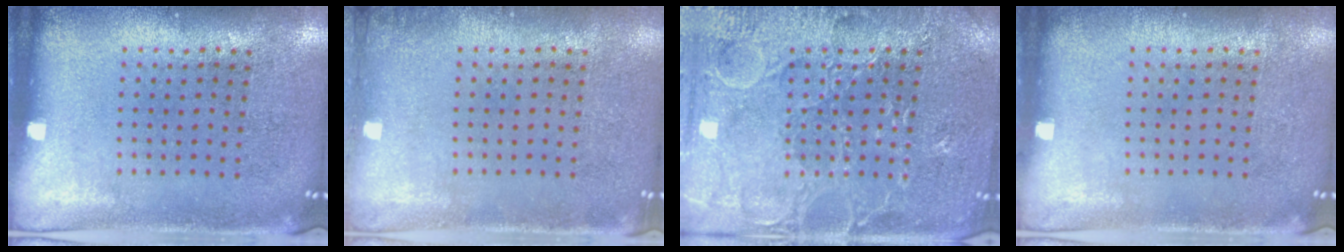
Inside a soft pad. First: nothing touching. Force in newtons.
{"total": 0.7, "press": 0.6, "slide": 0.2}
{"total": 5.6, "press": 5.5, "slide": 0.7}
{"total": 0.0}